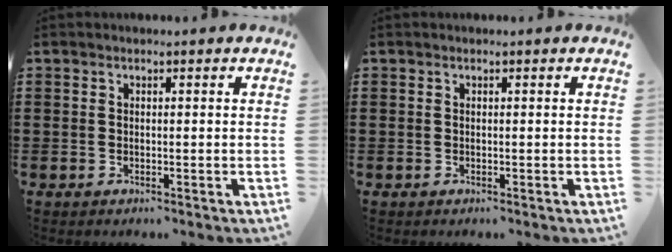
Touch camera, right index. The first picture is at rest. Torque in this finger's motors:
{"motor_torque": [0.06, 0.68, 0.00, 0.00]}